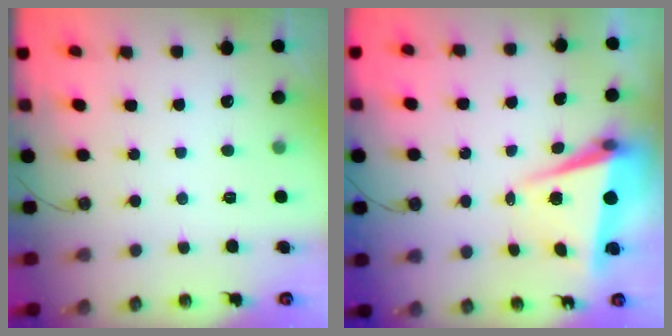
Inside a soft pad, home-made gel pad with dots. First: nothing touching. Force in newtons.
{"total": 5.7, "press": 5.3, "slide": 2.0}